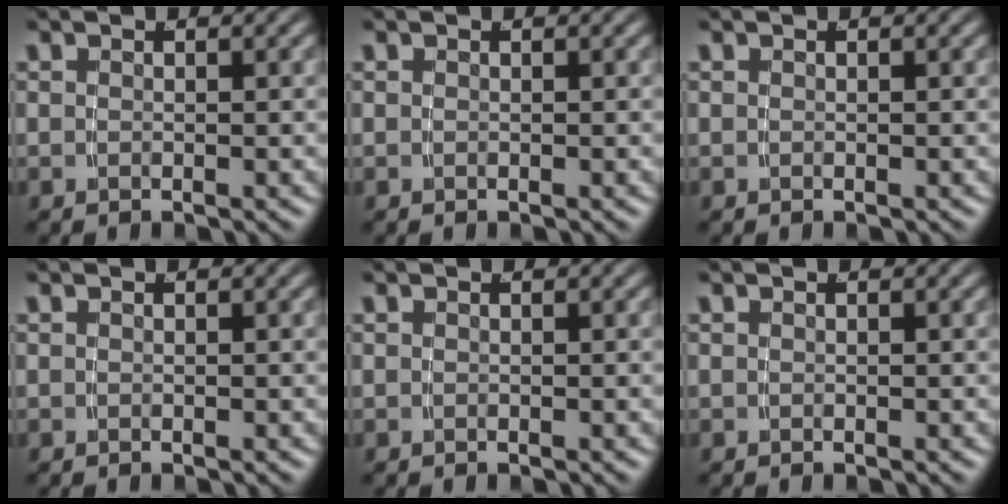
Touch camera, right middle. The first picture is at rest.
{"total": 0.0}
{"total": 0.0}
{"total": 0.0}
{"total": 0.0}
{"total": 0.0}